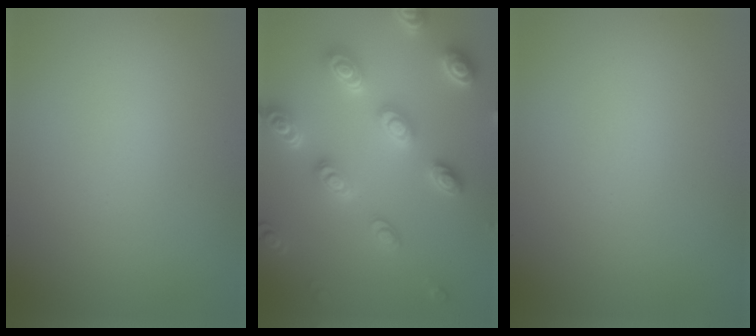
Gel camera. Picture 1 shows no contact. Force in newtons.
{"total": 5.0, "press": 4.8, "slide": 1.1}
{"total": 0.0}